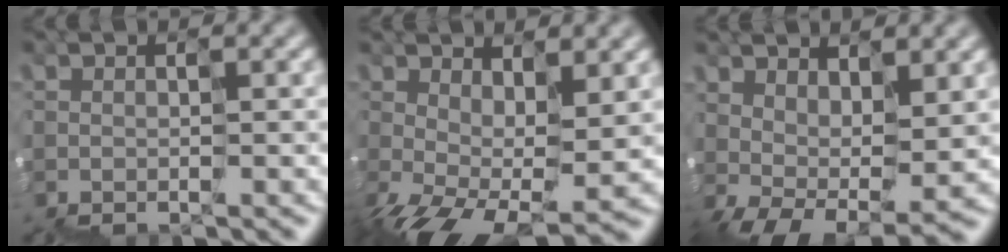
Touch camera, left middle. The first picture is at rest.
{"total": 6.3, "force": [-1.9, 3.3, 5.0], "torque": [-0.117, -0.028, -0.017]}
{"total": 5.4, "force": [0.6, 3.0, 4.4], "torque": [-0.099, -0.009, 0.026]}